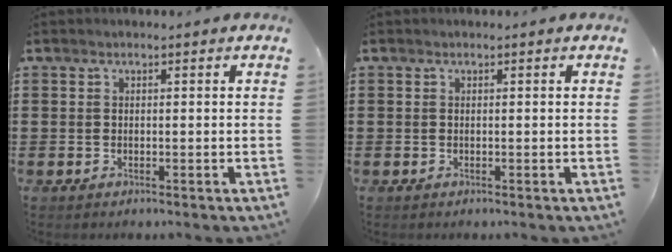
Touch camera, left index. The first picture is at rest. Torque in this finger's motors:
{"motor_torque": [0.00, 0.00, 0.00, 0.00]}